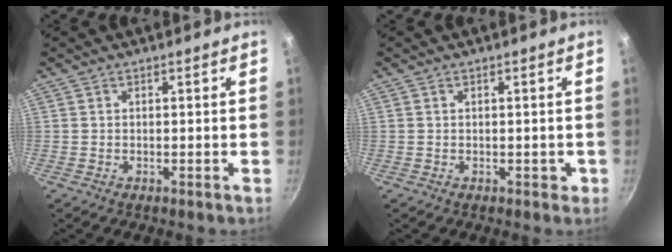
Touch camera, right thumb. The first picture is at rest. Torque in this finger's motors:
{"motor_torque": [-0.28, 0.18, -0.36, 0.26, -0.03]}